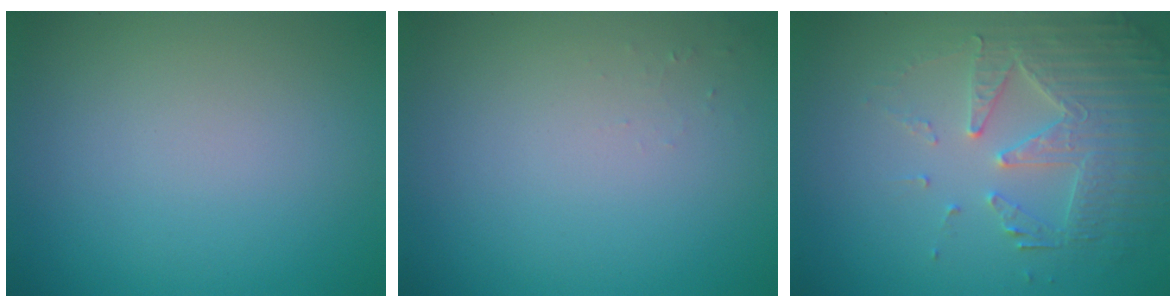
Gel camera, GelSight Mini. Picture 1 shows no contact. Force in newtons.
{"total": 0.5, "press": 0.5, "slide": 0.1}
{"total": 5.0, "press": 3.9, "slide": 3.2}